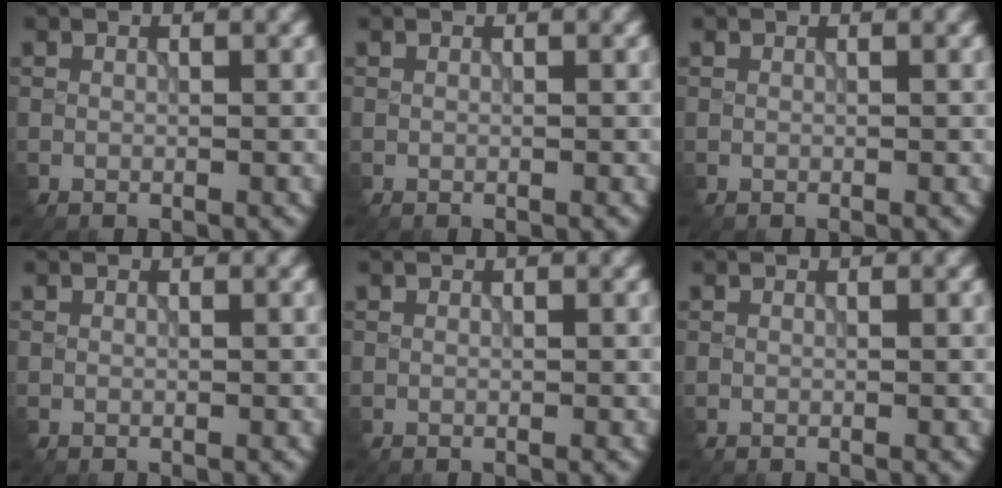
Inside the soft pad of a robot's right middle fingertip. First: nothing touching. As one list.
[{"total": 0.0}, {"total": 0.0}, {"total": 0.0}, {"total": 0.0}, {"total": 0.0}]